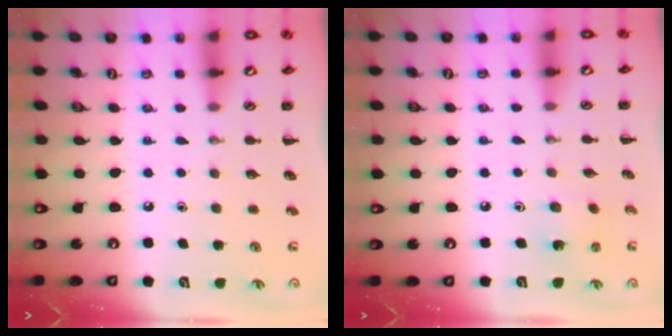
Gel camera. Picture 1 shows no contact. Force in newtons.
{"total": 1.5, "press": 1.4, "slide": 0.4}